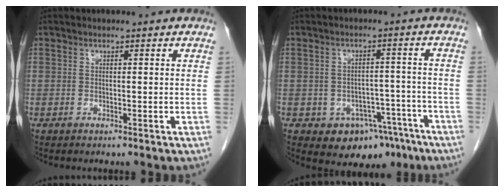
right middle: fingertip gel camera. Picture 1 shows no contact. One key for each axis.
{"total": 8.9, "fx": -5.6, "fy": 5.8, "fz": 3.6, "tx": -0.030, "ty": 0.024, "tz": -0.070}